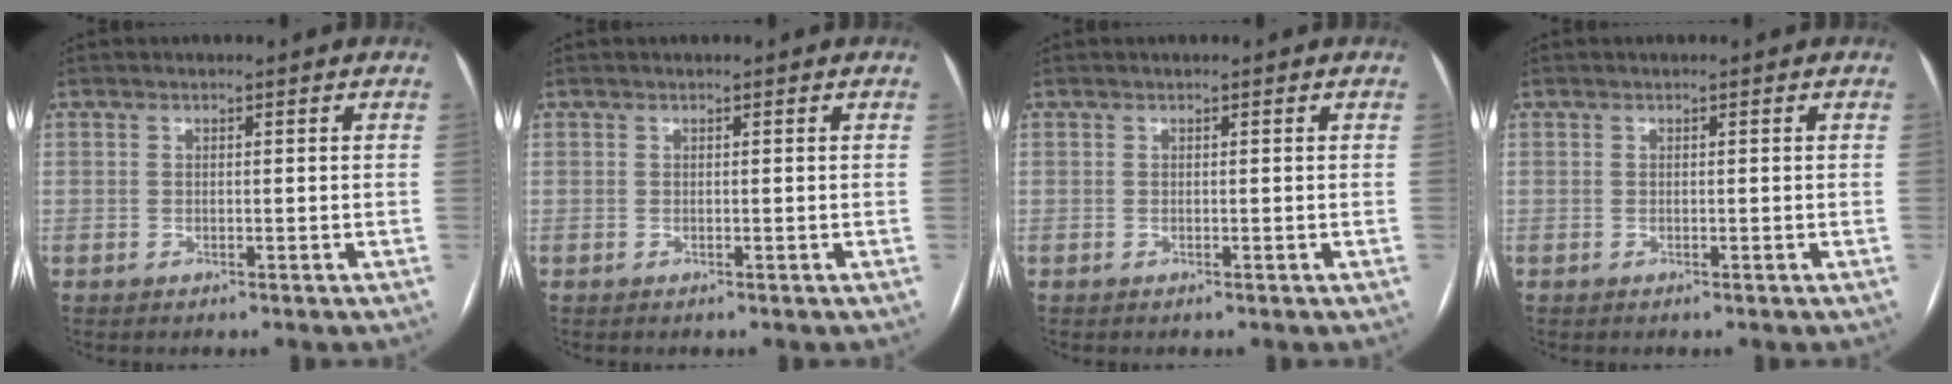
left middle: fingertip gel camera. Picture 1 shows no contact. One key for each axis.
{"total": 0.0}
{"total": 0.0}
{"total": 0.0}